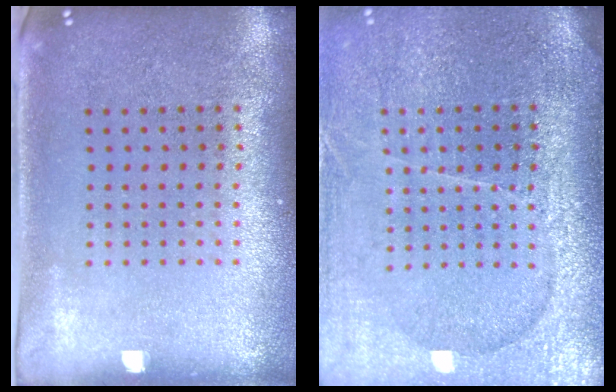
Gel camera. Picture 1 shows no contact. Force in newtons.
{"total": 4.1, "press": 3.6, "slide": 2.0}